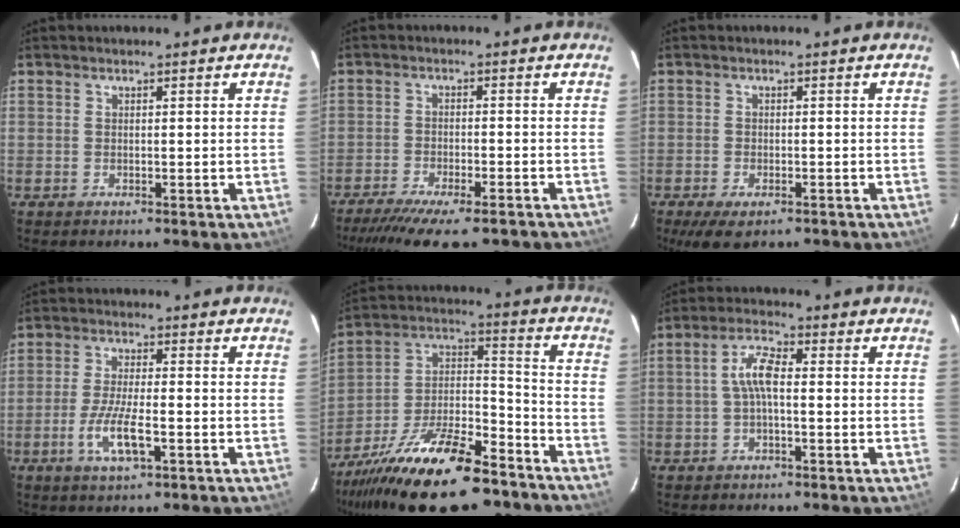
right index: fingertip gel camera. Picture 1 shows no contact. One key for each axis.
{"total": 13.9, "fx": -11.5, "fy": 2.9, "fz": 7.2, "tx": -0.151, "ty": -0.034, "tz": -0.176}
{"total": 6.2, "fx": -4.1, "fy": 2.6, "fz": 3.8, "tx": -0.083, "ty": -0.024, "tz": -0.066}
{"total": 7.4, "fx": -2.9, "fy": 1.7, "fz": 6.6, "tx": -0.137, "ty": -0.010, "tz": -0.056}
{"total": 26.1, "fx": -18.6, "fy": 9.2, "fz": 15.9, "tx": -0.300, "ty": -0.010, "tz": -0.292}
{"total": 4.9, "fx": -0.4, "fy": 1.6, "fz": 4.6, "tx": -0.097, "ty": 0.016, "tz": -0.008}